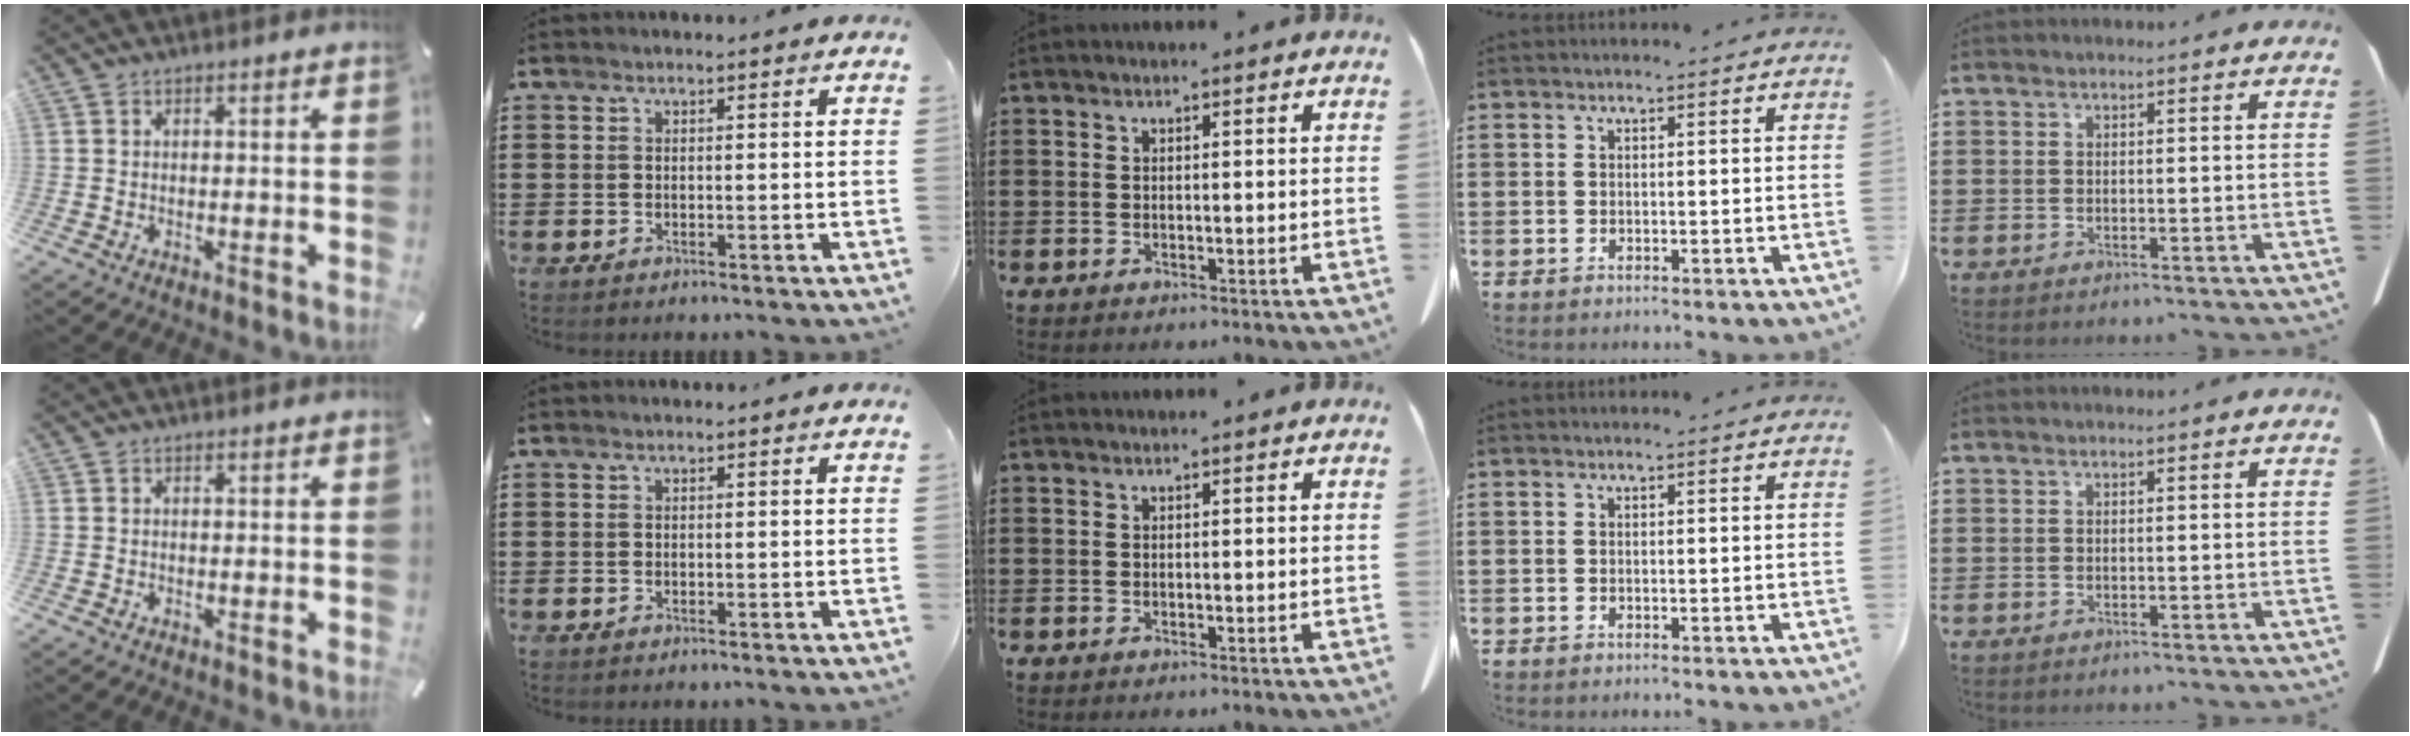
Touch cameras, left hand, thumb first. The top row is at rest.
{}